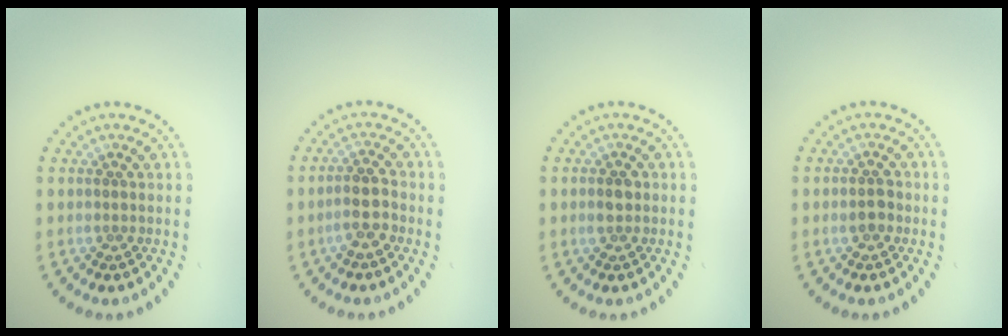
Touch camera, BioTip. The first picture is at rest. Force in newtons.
{"total": 2.3, "press": 2.1, "slide": 0.8}
{"total": 1.3, "press": 1.3, "slide": 0.0}
{"total": 1.5, "press": 1.5, "slide": 0.1}